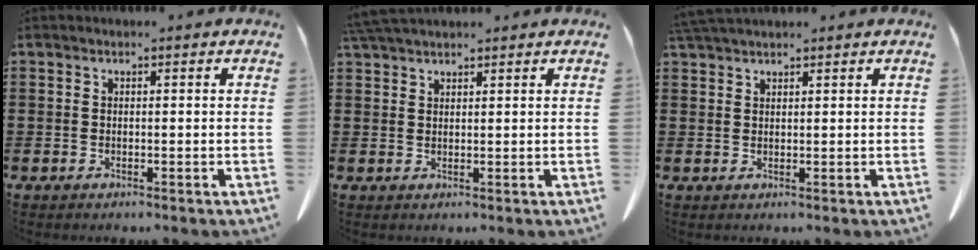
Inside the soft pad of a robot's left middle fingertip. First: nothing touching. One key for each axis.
{"total": 2.9, "fx": 2.7, "fy": 0.5, "fz": 1.1, "tx": -0.028, "ty": -0.001, "tz": 0.054}
{"total": 2.0, "fx": 1.9, "fy": 0.3, "fz": 0.7, "tx": -0.019, "ty": 0.000, "tz": 0.038}